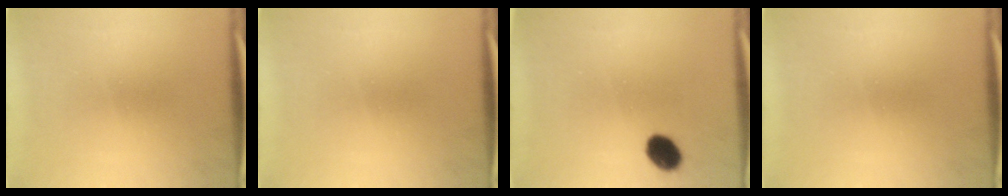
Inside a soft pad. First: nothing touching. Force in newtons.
{"total": 0.0}
{"total": 5.8}
{"total": 0.0}